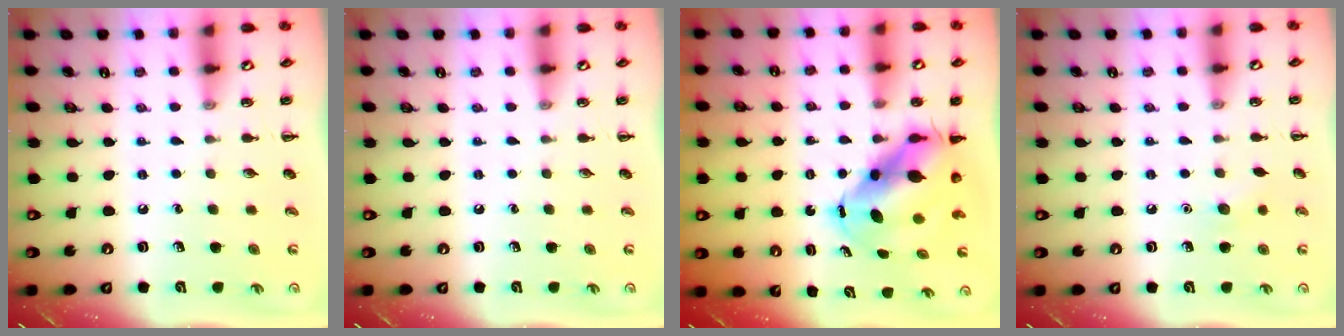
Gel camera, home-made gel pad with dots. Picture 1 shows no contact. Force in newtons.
{"total": 0.0}
{"total": 8.7, "press": 8.5, "slide": 1.9}
{"total": 5.2, "press": 5.0, "slide": 1.3}